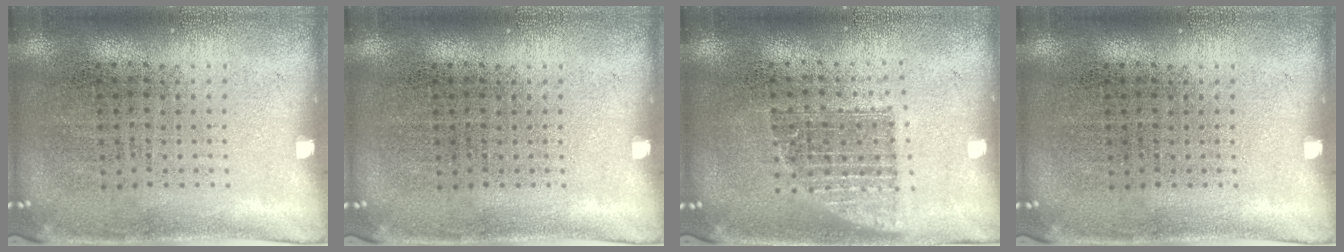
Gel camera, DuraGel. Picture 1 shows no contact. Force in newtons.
{"total": 0.0}
{"total": 1.3, "press": 1.1, "slide": 0.7}
{"total": 0.0}